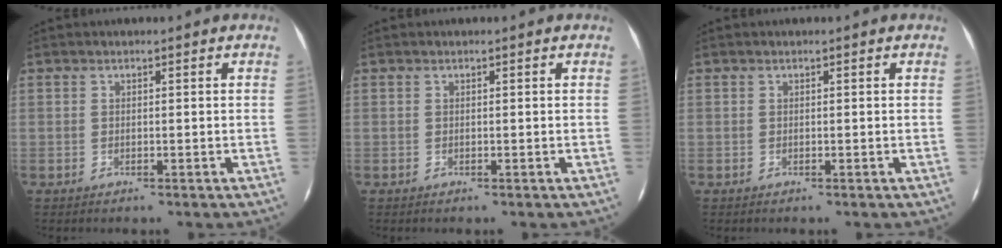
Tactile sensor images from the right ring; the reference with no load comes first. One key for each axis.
{"total": 0.0}
{"total": 0.0}